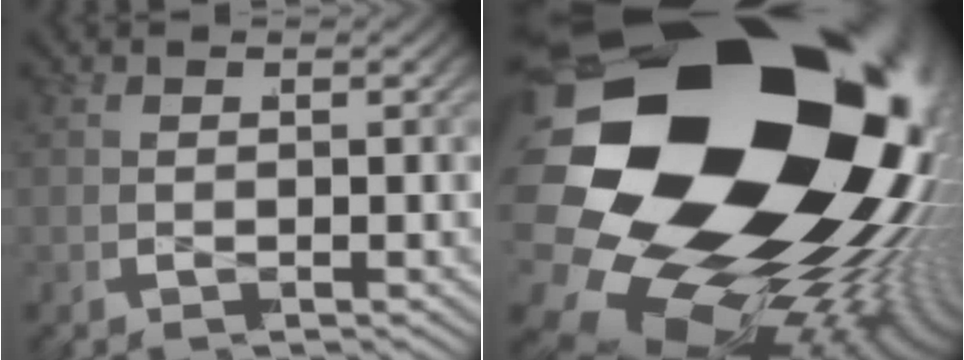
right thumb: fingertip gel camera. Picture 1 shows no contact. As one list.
[{"total": 43.9, "force": [-3.4, 28.9, 32.9], "torque": [-0.520, -0.060, -0.045]}]